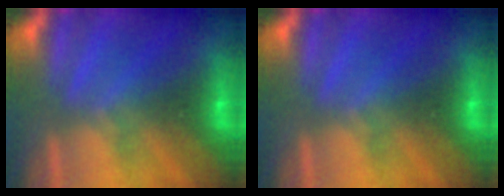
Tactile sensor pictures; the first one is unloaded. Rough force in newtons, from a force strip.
{"total": 0.0}